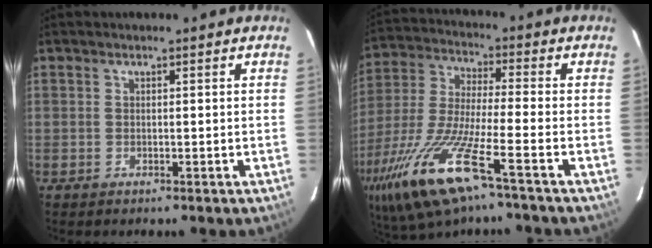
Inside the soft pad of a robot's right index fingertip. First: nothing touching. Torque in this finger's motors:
{"motor_torque": [1.41, -0.73, 0.62, 0.21]}